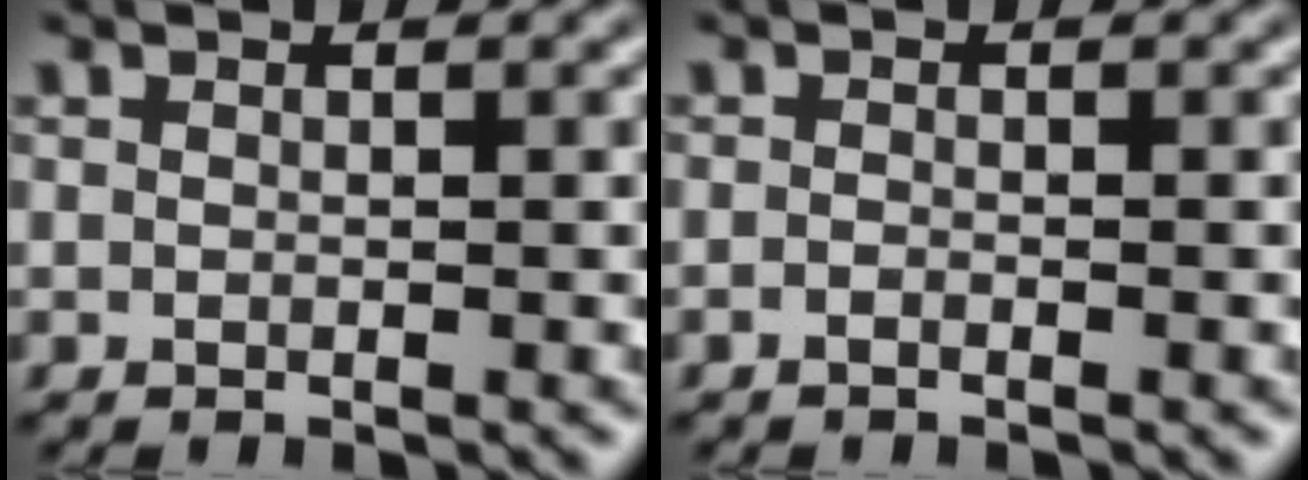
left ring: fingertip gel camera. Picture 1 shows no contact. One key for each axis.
{"total": 0.5, "fx": -0.4, "fy": 0.1, "fz": 0.3, "tx": -0.005, "ty": -0.002, "tz": -0.009}